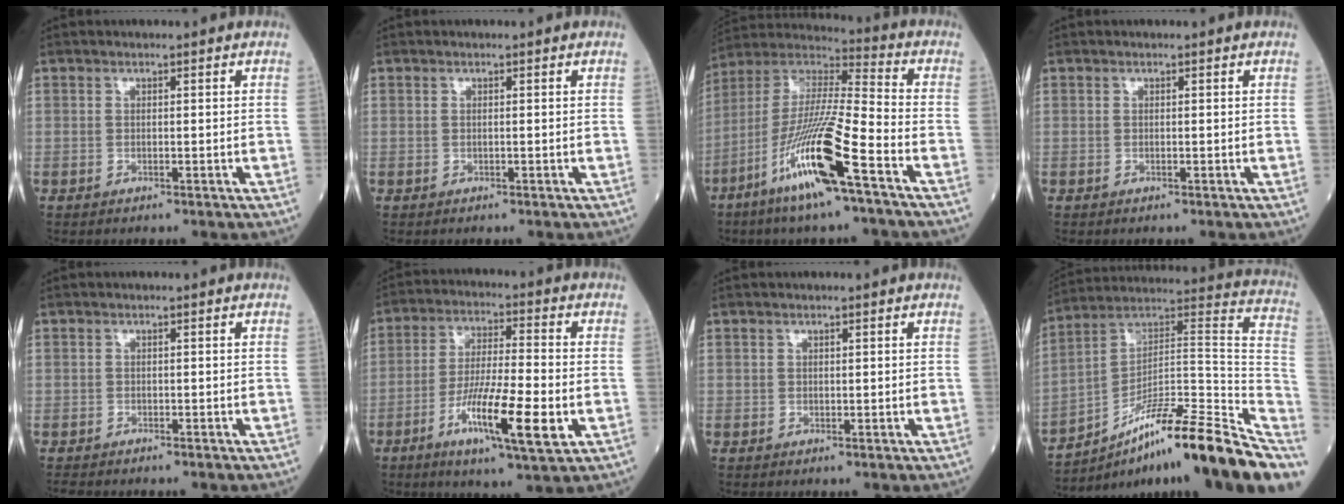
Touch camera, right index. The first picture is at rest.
{"total": 0.0}
{"total": 17.4, "force": [-8.4, 0.6, 15.2], "torque": [-0.320, -0.029, -0.165]}
{"total": 0.0}
{"total": 1.3, "force": [-1.2, 0.4, 0.1], "torque": [0.000, -0.001, -0.021]}
{"total": 12.2, "force": [-4.3, 1.1, 11.4], "torque": [-0.204, -0.013, -0.075]}
{"total": 0.0}
{"total": 26.4, "force": [-16.6, 3.0, 20.3], "torque": [-0.201, 0.035, -0.263]}